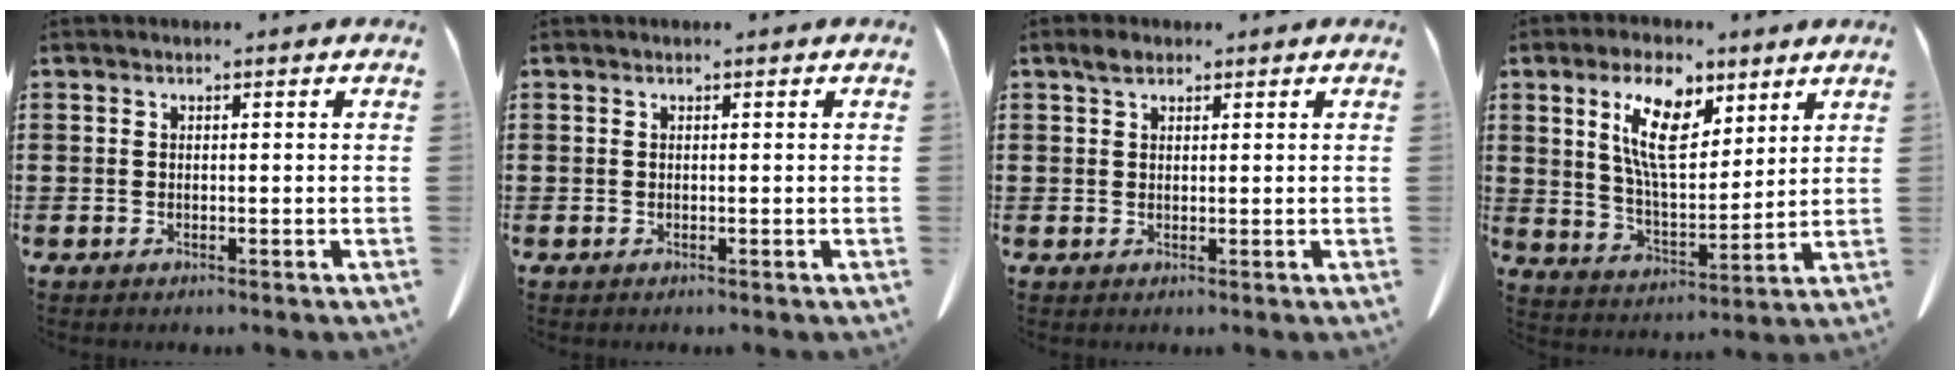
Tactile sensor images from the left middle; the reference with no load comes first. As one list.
[{"total": 0.0}, {"total": 2.0, "force": [1.3, 1.2, 1.0], "torque": [-0.024, 0.005, 0.024]}, {"total": 10.9, "force": [6.2, 4.5, 7.7], "torque": [-0.151, -0.010, 0.113]}]